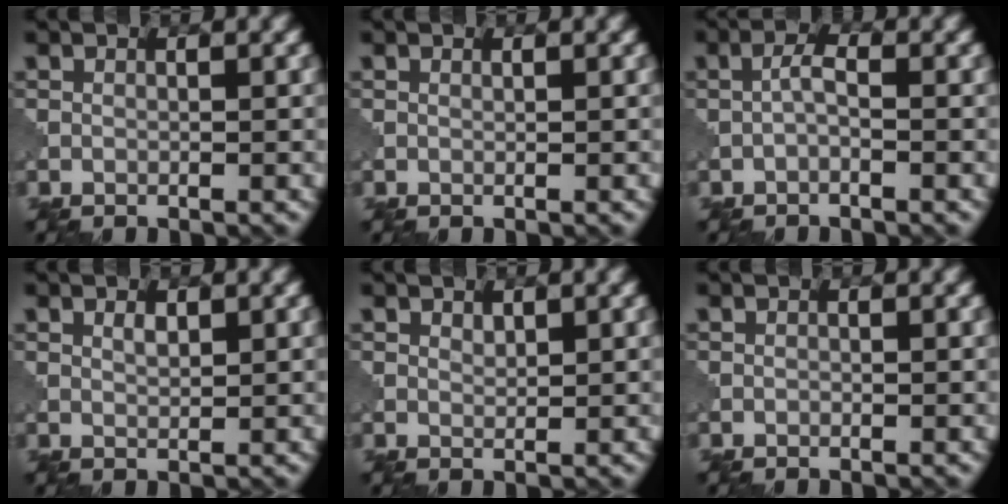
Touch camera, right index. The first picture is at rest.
{"total": 0.0}
{"total": 1.5, "force": [-0.5, 0.4, 1.4], "torque": [-0.030, 0.007, -0.014]}
{"total": 1.0, "force": [0.6, 0.4, 0.7], "torque": [-0.017, 0.000, 0.012]}
{"total": 0.8, "force": [0.6, 0.4, 0.3], "torque": [-0.008, -0.001, 0.013]}
{"total": 0.0}